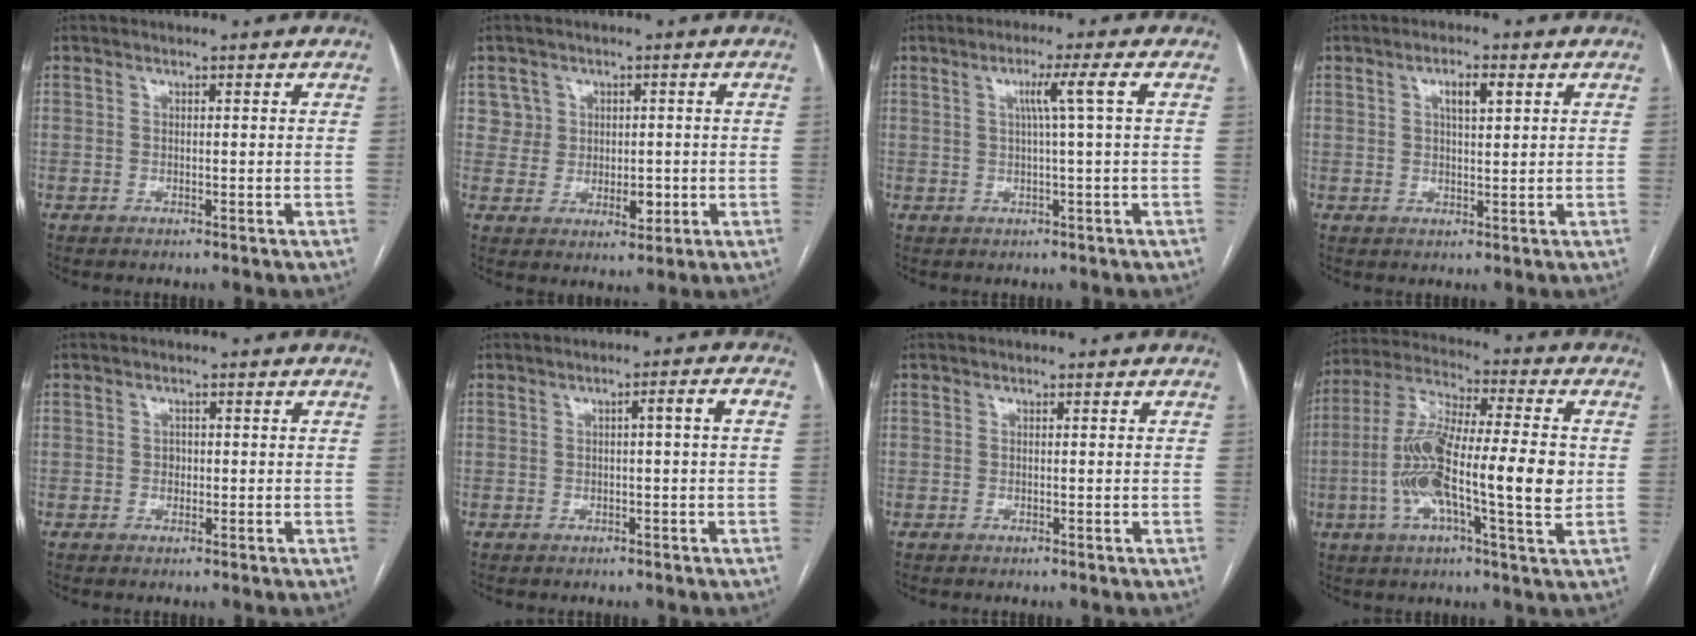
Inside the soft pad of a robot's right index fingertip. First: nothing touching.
{"total": 4.9, "force": [0.6, 4.6, 1.5], "torque": [-0.006, 0.006, 0.014]}
{"total": 4.1, "force": [0.9, -1.2, 3.8], "torque": [-0.070, 0.004, 0.018]}
{"total": 3.5, "force": [1.4, 0.9, 3.0], "torque": [-0.053, 0.003, 0.023]}
{"total": 1.2, "force": [-0.1, 1.0, 0.6], "torque": [-0.008, 0.003, -0.001]}
{"total": 2.6, "force": [0.1, -0.1, 2.6], "torque": [-0.036, 0.008, 0.003]}
{"total": 0.0}
{"total": 17.8, "force": [-1.9, 2.9, 17.4], "torque": [-0.327, 0.009, -0.040]}